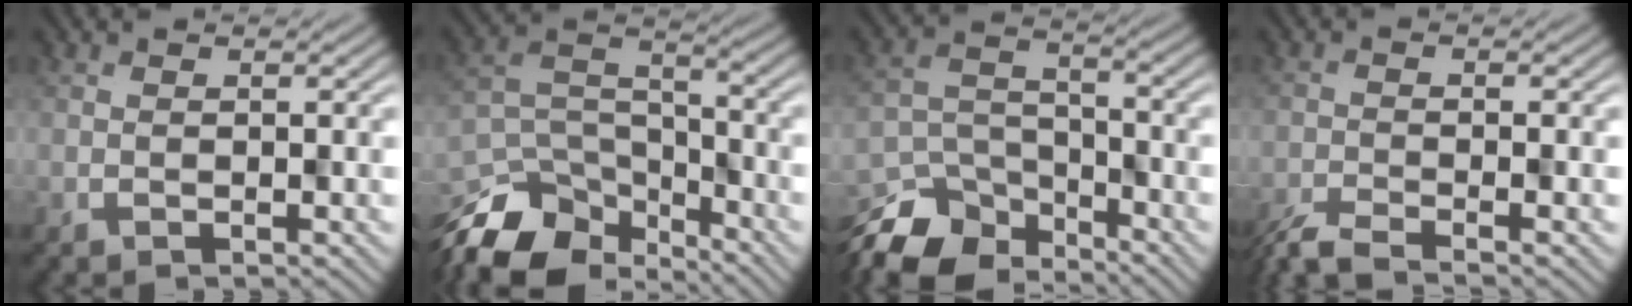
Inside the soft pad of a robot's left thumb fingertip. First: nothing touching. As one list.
[{"total": 13.7, "force": [-10.8, 6.2, 5.6], "torque": [-0.154, -0.032, -0.167]}, {"total": 12.6, "force": [-10.5, 5.6, 3.9], "torque": [-0.095, -0.027, -0.168]}, {"total": 5.0, "force": [-4.4, 0.5, 2.3], "torque": [-0.043, -0.007, -0.079]}]